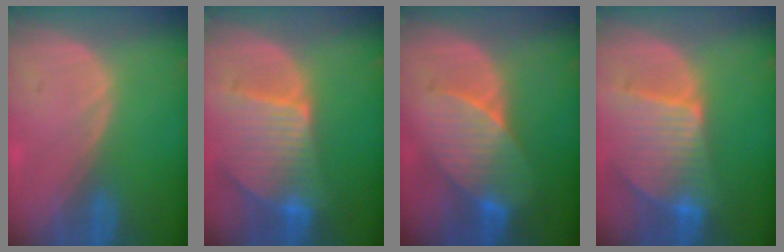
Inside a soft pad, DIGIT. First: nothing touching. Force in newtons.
{"total": 9.4, "press": 8.2, "slide": 4.6}
{"total": 7.3, "press": 7.2, "slide": 1.2}
{"total": 9.4, "press": 8.2, "slide": 4.6}